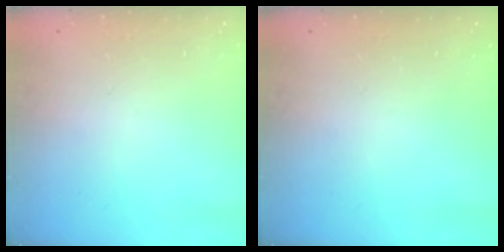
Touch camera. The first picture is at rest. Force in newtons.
{"total": 0.0}